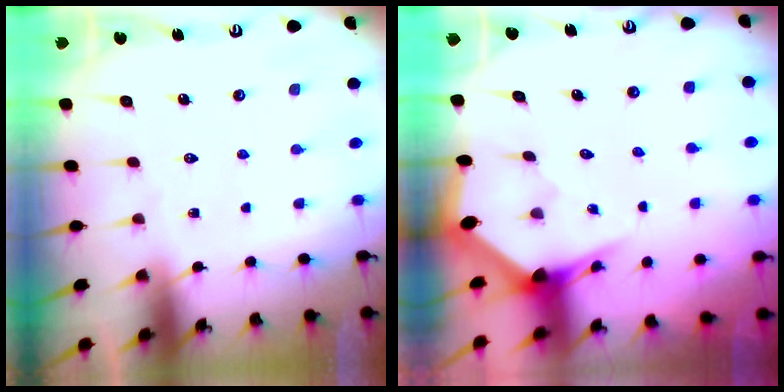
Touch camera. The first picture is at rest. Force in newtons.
{"total": 2.8, "press": 2.8, "slide": 0.1}